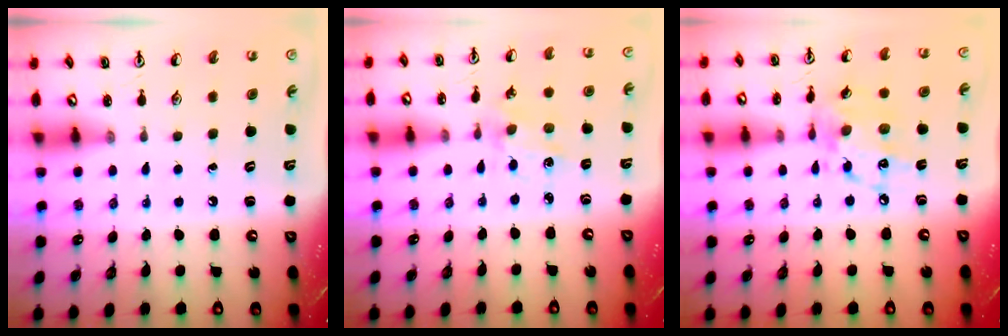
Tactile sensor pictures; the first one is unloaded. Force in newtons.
{"total": 1.3, "press": 1.3, "slide": 0.1}
{"total": 12.6, "press": 12.5, "slide": 0.8}